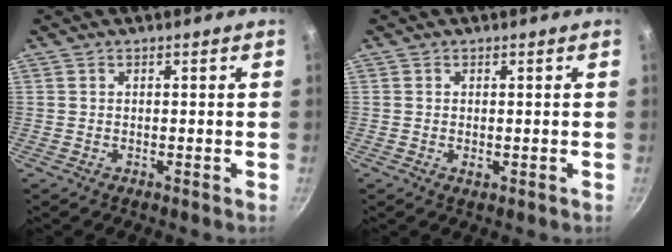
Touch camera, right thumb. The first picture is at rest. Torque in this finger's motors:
{"motor_torque": [-0.33, 0.03, -0.07, 0.22, 0.01]}